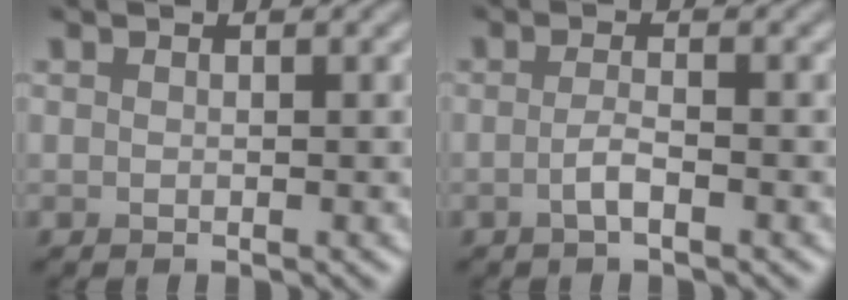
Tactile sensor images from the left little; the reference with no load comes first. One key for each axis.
{"total": 1.6, "fx": -0.5, "fy": 0.3, "fz": 1.4, "tx": -0.028, "ty": 0.003, "tz": -0.015}